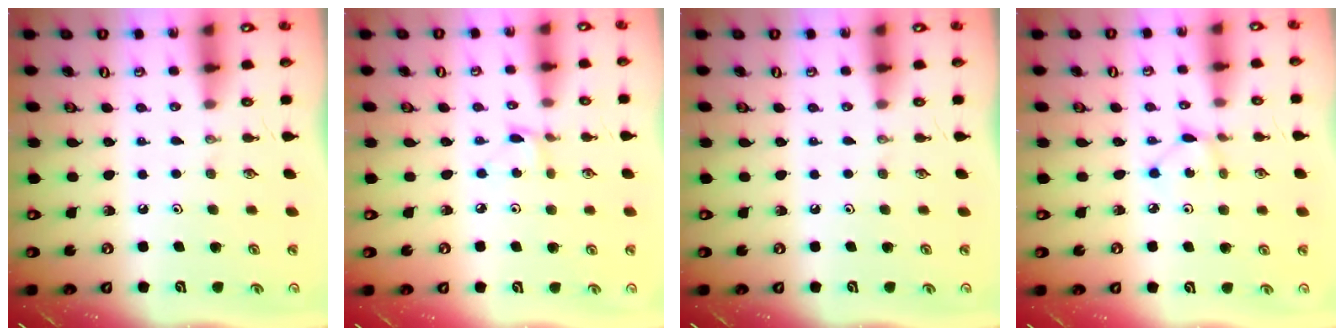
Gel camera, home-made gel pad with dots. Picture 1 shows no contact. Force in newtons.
{"total": 2.1, "press": 2.1, "slide": 0.3}
{"total": 0.0}
{"total": 2.3, "press": 2.2, "slide": 0.3}